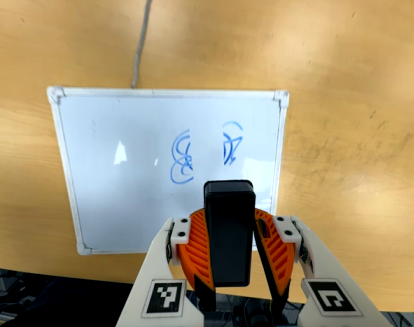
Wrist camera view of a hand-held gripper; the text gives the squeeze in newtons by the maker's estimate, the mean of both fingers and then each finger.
{"total": 8.1, "left": 7.6, "right": 8.7}